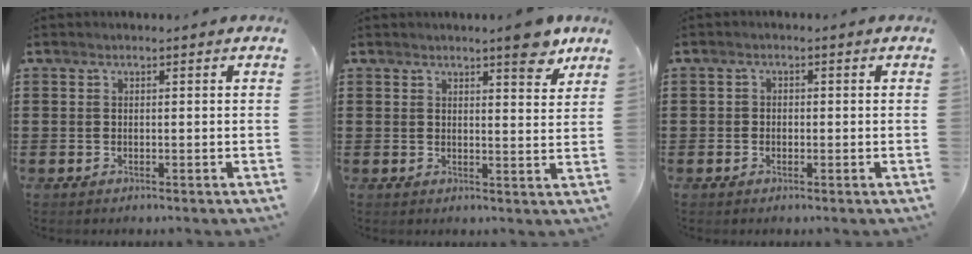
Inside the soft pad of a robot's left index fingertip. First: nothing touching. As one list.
[{"total": 5.8, "force": [4.6, 0.8, 3.4], "torque": [-0.047, -0.019, 0.074]}, {"total": 1.1, "force": [-0.4, 0.9, 0.4], "torque": [-0.010, 0.002, -0.010]}]